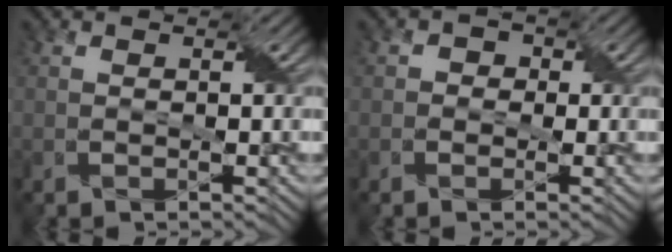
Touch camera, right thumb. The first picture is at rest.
{"total": 1.8, "force": [-0.1, 1.7, 0.3], "torque": [0.004, 0.007, -0.013]}